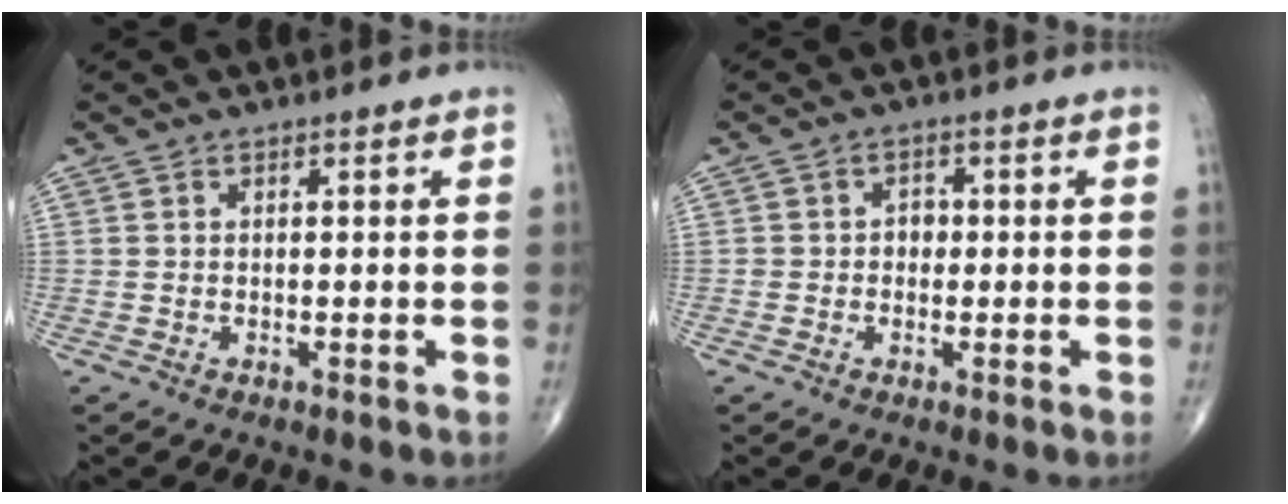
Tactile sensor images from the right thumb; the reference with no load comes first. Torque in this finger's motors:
{"motor_torque": [0.15, 0.40, 0.37, -0.09, 0.02]}